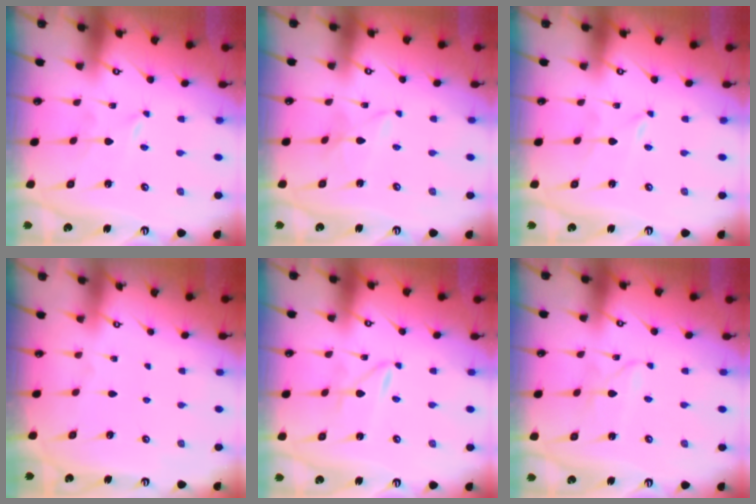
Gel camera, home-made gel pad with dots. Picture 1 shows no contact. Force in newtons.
{"total": 1.9, "press": 1.9, "slide": 0.3}
{"total": 0.0}
{"total": 0.0}
{"total": 1.9, "press": 1.9, "slide": 0.2}
{"total": 2.6, "press": 2.6, "slide": 0.1}